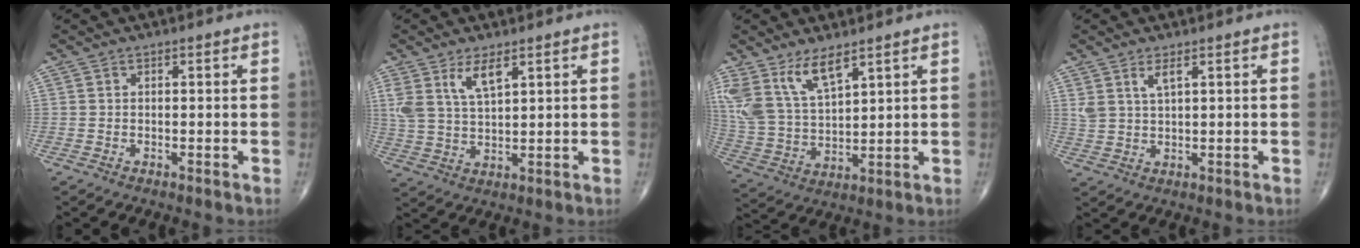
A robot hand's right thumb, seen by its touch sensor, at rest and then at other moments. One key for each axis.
{"total": 6.5, "fx": 3.7, "fy": 2.4, "fz": 4.8, "tx": -0.095, "ty": -0.016, "tz": 0.079}
{"total": 11.5, "fx": 7.4, "fy": 4.5, "fz": 7.5, "tx": -0.146, "ty": -0.030, "tz": 0.164}
{"total": 3.5, "fx": 2.0, "fy": 1.1, "fz": 2.6, "tx": -0.055, "ty": -0.009, "tz": 0.044}